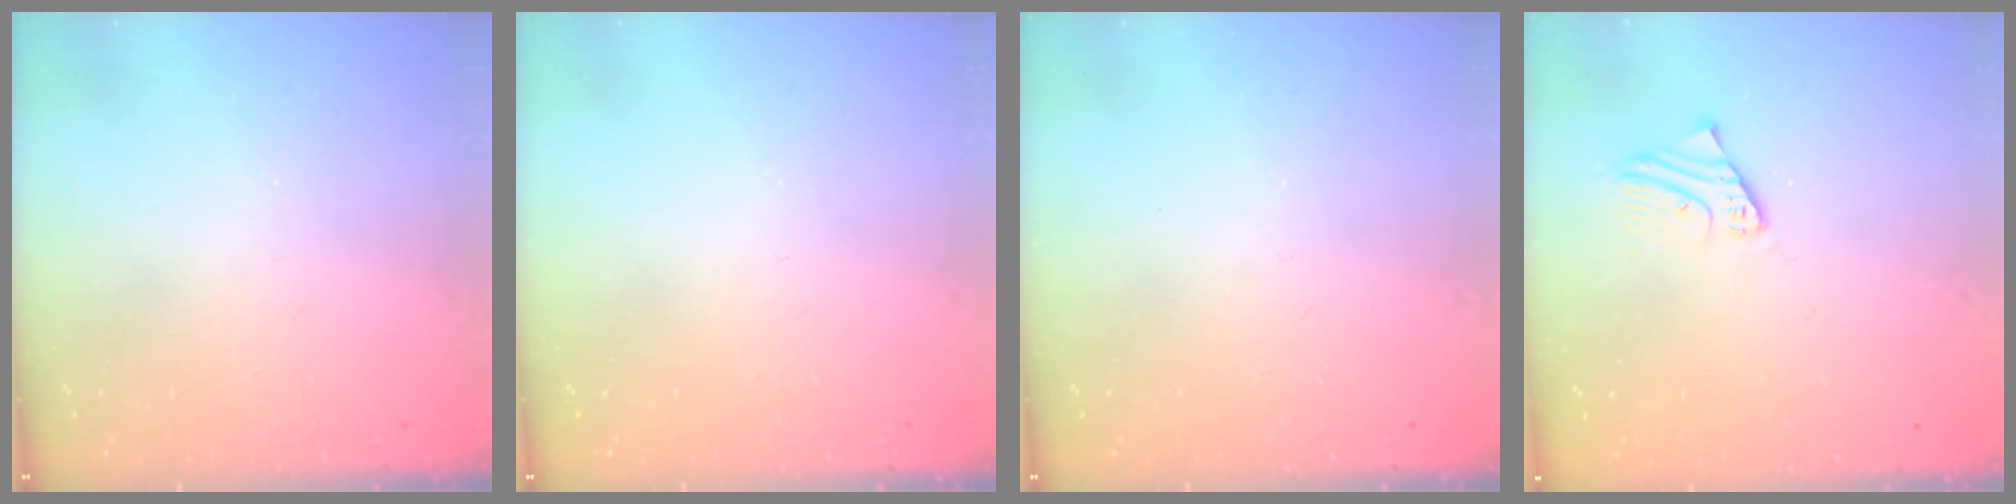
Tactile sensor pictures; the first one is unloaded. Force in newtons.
{"total": 0.0}
{"total": 0.0}
{"total": 2.3, "press": 2.3, "slide": 0.1}